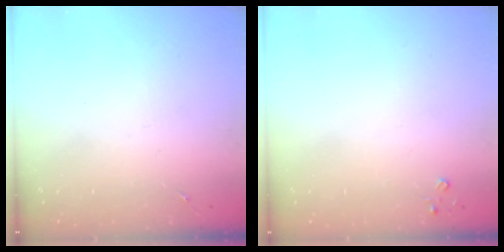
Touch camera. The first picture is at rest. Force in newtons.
{"total": 2.3, "press": 2.3, "slide": 0.3}